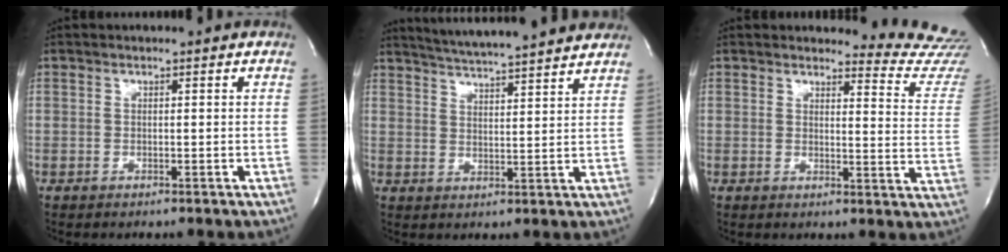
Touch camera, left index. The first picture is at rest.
{"total": 15.6, "force": [14.2, 0.4, 6.4], "torque": [-0.114, 0.011, 0.193]}
{"total": 11.1, "force": [11.1, -0.4, -0.3], "torque": [0.022, -0.132, 0.090]}